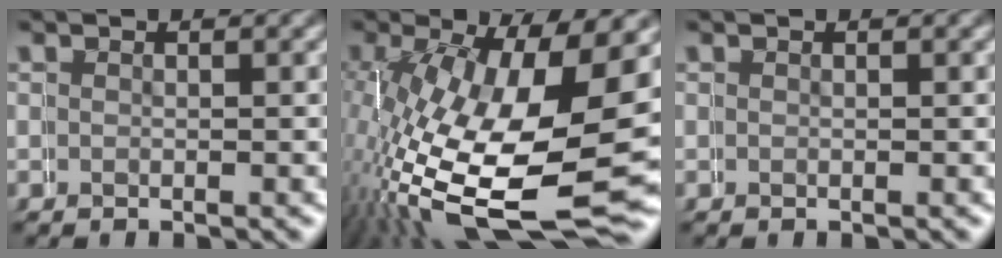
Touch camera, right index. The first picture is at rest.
{"total": 14.2, "force": [-3.2, 7.2, 11.8], "torque": [-0.230, -0.056, -0.012]}
{"total": 0.0}